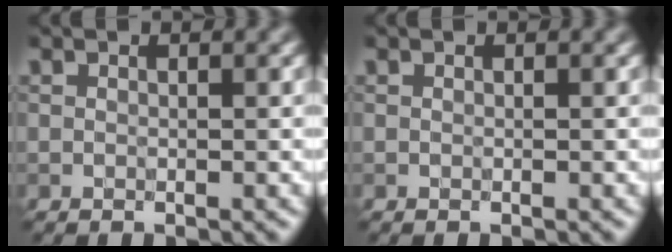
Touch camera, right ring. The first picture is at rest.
{"total": 0.0}